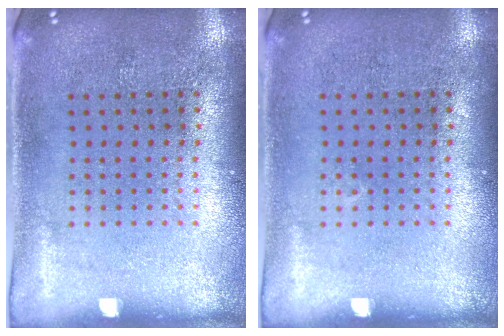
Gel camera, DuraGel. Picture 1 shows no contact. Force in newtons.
{"total": 0.0}